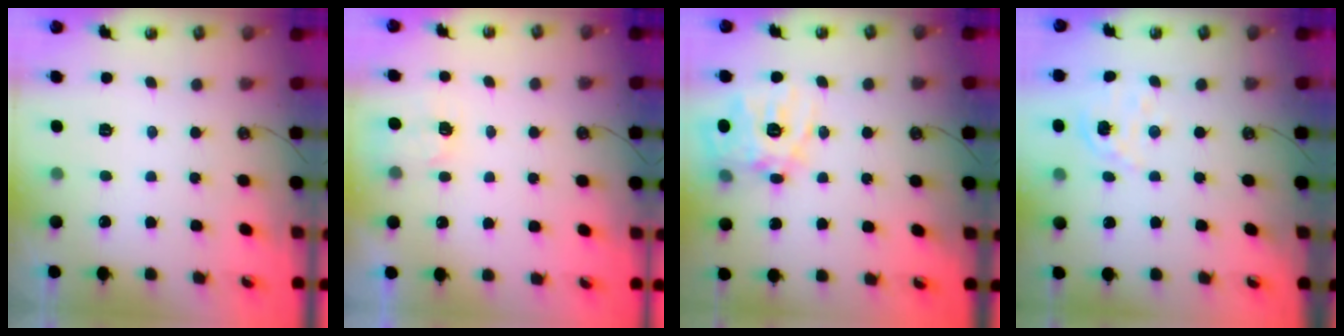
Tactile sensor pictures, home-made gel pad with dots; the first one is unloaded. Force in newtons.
{"total": 2.6, "press": 2.5, "slide": 0.4}
{"total": 17.1, "press": 17.0, "slide": 1.9}
{"total": 3.7, "press": 3.7, "slide": 0.2}